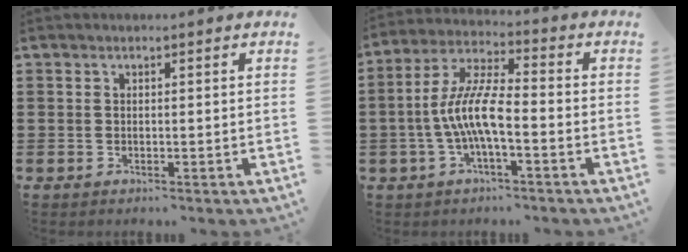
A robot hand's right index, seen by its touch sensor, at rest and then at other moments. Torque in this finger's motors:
{"motor_torque": [1.54, -0.60, 0.92, 0.21]}